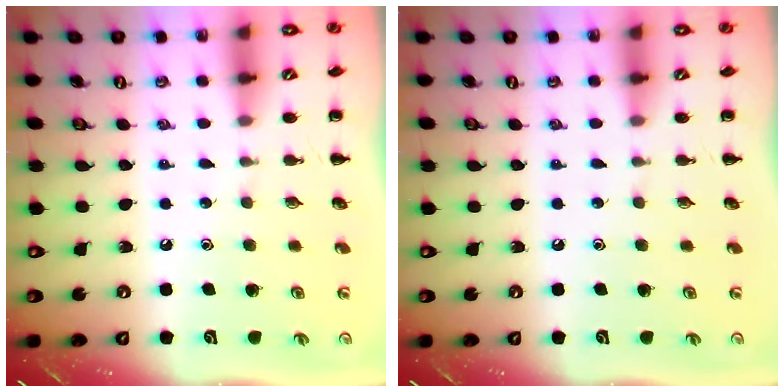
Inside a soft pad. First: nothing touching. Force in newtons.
{"total": 0.0}